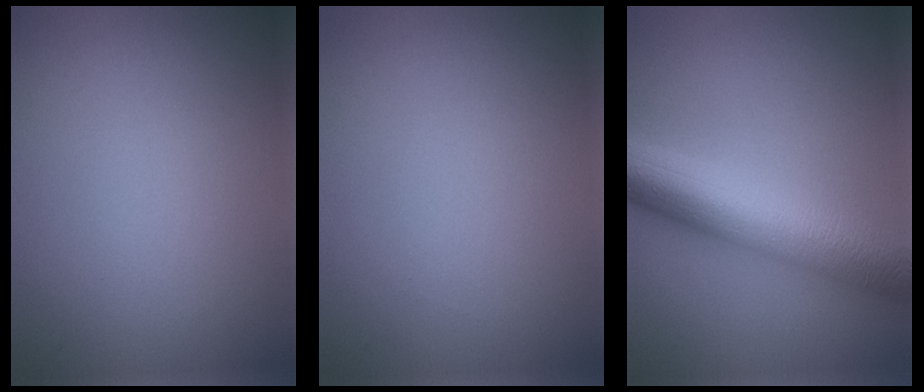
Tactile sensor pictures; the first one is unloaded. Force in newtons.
{"total": 0.0}
{"total": 10.3, "press": 10.3, "slide": 0.2}